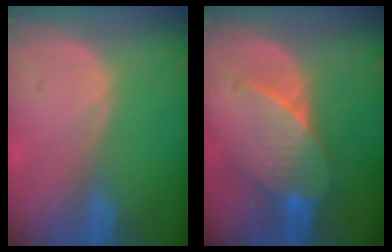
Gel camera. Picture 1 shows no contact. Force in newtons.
{"total": 7.0, "press": 6.6, "slide": 2.4}